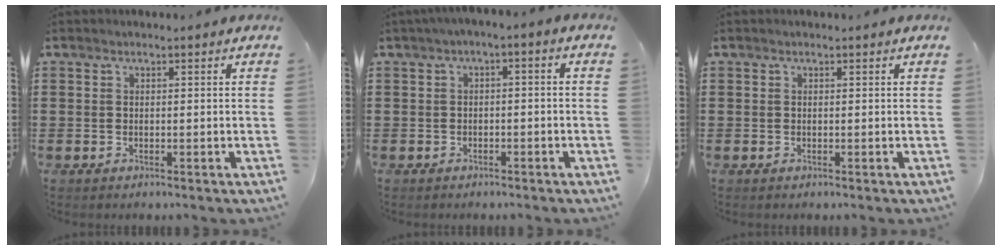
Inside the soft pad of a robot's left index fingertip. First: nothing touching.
{"total": 2.1, "force": [-1.8, 0.4, 0.9], "torque": [-0.024, 0.001, -0.042]}
{"total": 0.0}